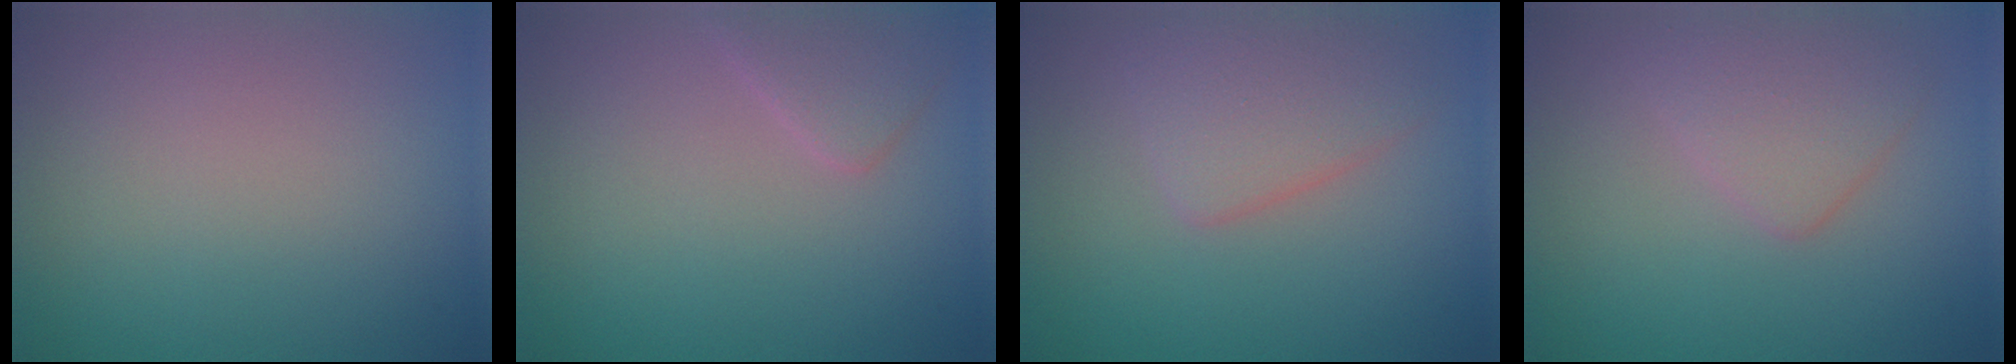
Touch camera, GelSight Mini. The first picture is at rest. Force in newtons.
{"total": 2.2, "press": 2.2, "slide": 0.2}
{"total": 3.6, "press": 3.6, "slide": 0.1}
{"total": 3.0, "press": 3.0, "slide": 0.1}